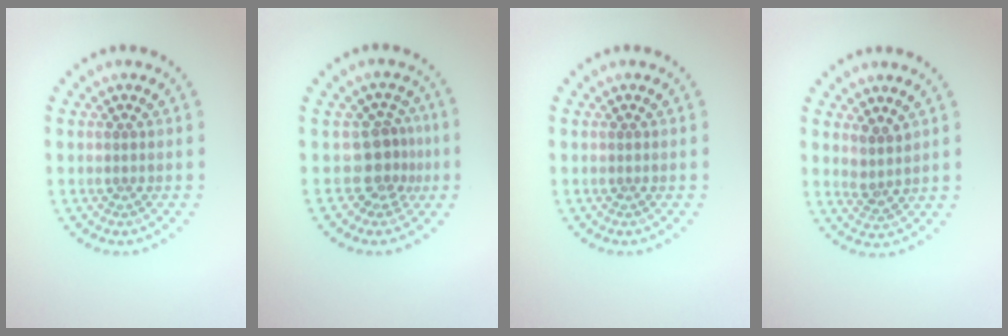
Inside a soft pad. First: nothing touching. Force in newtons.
{"total": 2.9, "press": 2.1, "slide": 2.0}
{"total": 0.0}
{"total": 1.9, "press": 1.6, "slide": 1.1}